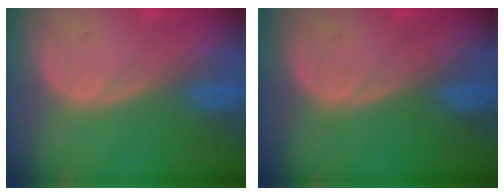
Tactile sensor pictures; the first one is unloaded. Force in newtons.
{"total": 0.0}